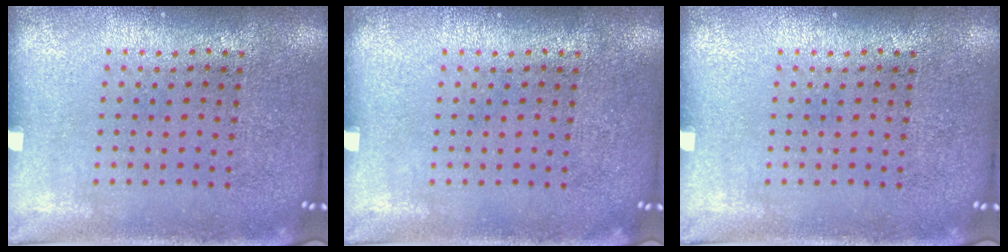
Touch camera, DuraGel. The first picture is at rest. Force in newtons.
{"total": 0.0}
{"total": 0.0}